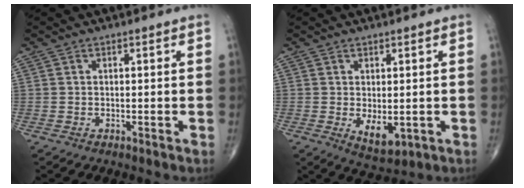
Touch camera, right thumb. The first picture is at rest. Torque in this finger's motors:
{"motor_torque": [0.07, 0.27, 0.31, 0.36, 0.14]}